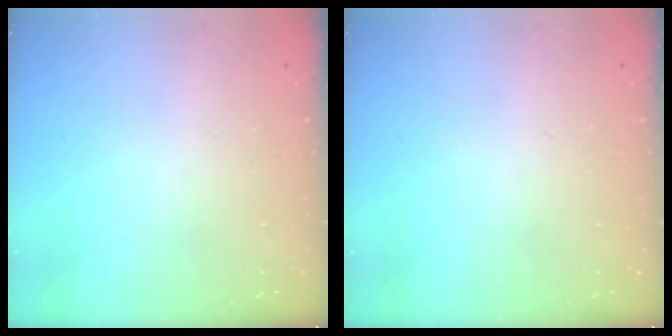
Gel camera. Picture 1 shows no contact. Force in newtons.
{"total": 0.0}